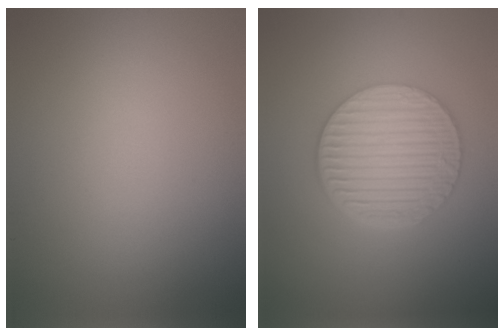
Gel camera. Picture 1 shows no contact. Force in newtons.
{"total": 6.8, "press": 4.7, "slide": 4.9}